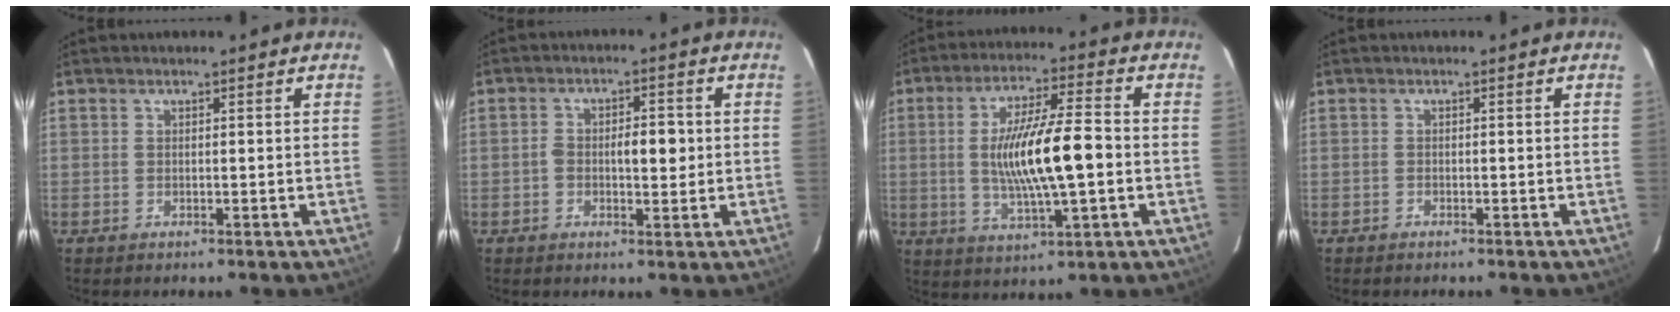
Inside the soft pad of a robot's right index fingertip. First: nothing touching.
{"total": 5.0, "force": [-0.2, 2.2, 4.5], "torque": [-0.076, 0.015, -0.001]}
{"total": 13.0, "force": [-0.9, 1.7, 12.8], "torque": [-0.240, 0.000, -0.012]}
{"total": 1.0, "force": [-0.9, 0.2, 0.4], "torque": [-0.007, -0.003, -0.009]}